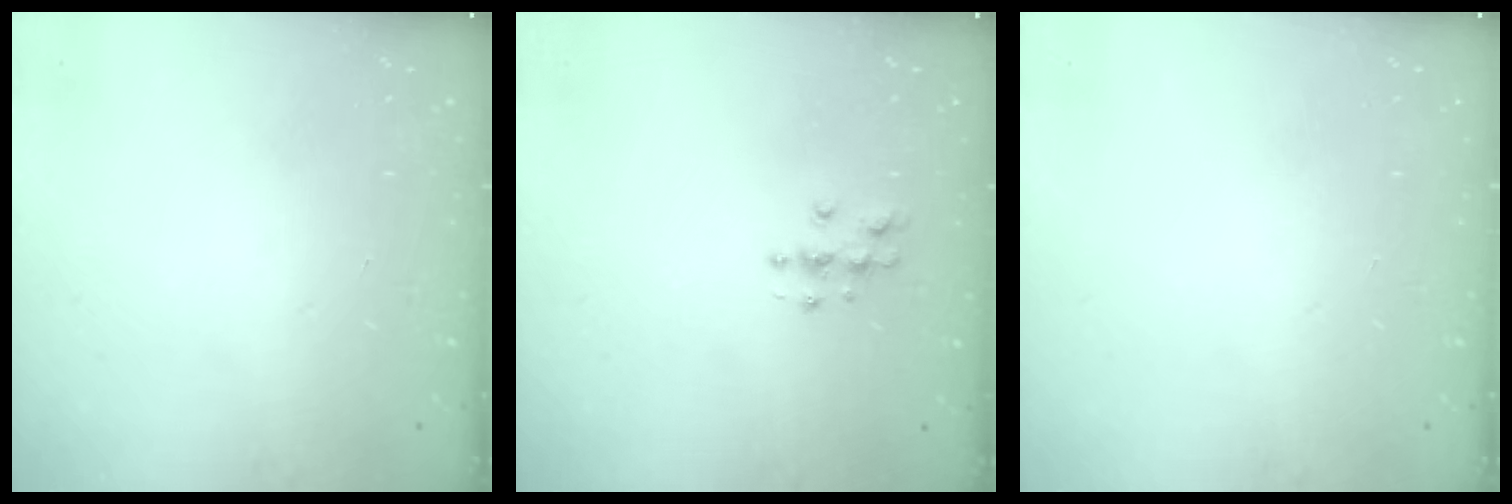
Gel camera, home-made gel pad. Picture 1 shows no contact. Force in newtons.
{"total": 4.1, "press": 4.1, "slide": 0.5}
{"total": 0.0}